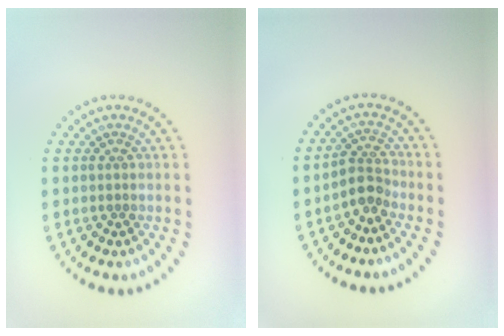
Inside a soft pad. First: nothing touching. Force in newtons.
{"total": 2.4, "press": 1.8, "slide": 1.6}